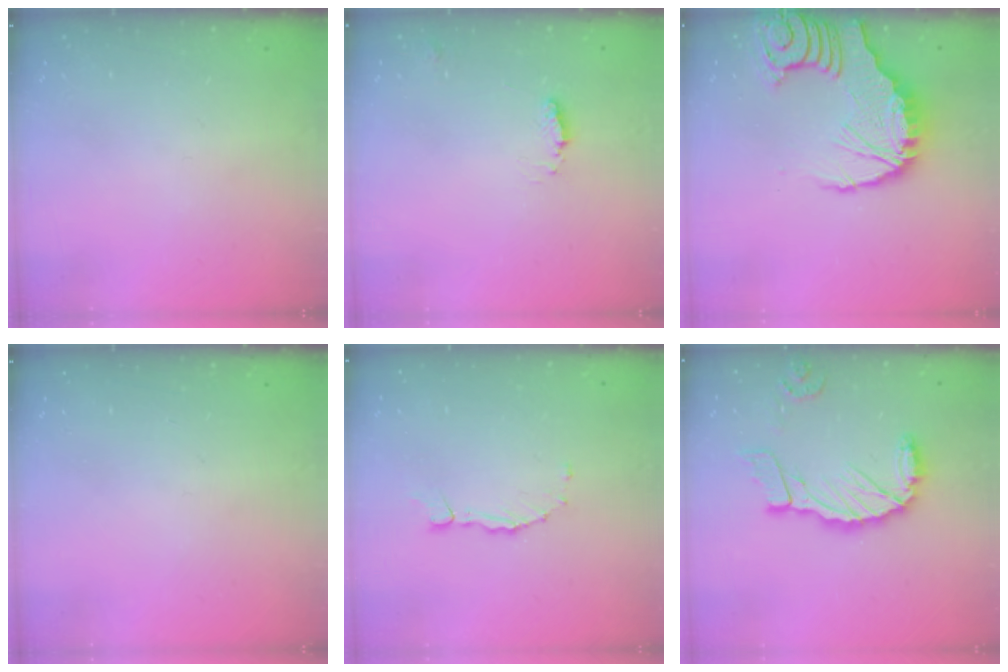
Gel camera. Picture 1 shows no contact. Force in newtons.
{"total": 4.6, "press": 4.6, "slide": 0.7}
{"total": 10.0, "press": 9.9, "slide": 1.2}
{"total": 0.0}
{"total": 2.2, "press": 2.2, "slide": 0.3}
{"total": 14.4, "press": 14.2, "slide": 2.3}